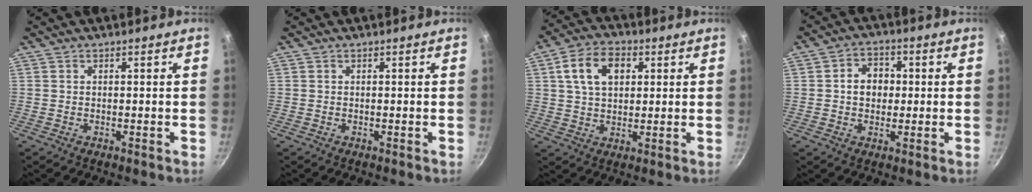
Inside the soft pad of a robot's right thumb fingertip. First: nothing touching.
{"total": 0.0}
{"total": 10.2, "force": [3.0, 6.9, 7.0], "torque": [-0.104, 0.010, 0.045]}
{"total": 6.2, "force": [0.4, 5.1, 3.6], "torque": [-0.026, 0.011, -0.001]}